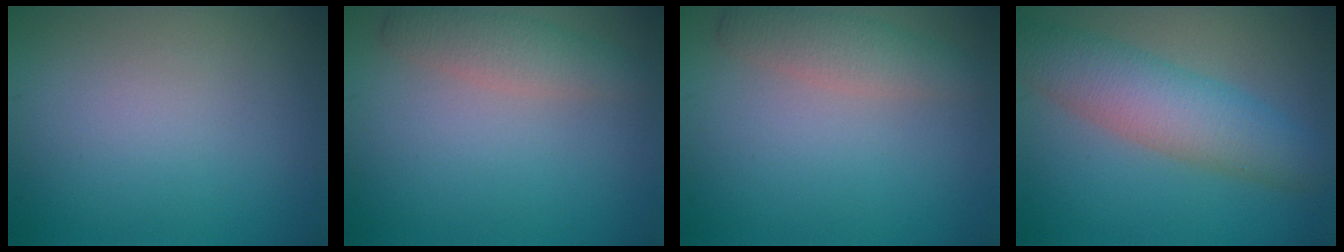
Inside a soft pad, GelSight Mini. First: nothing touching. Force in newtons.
{"total": 2.7, "press": 2.7, "slide": 0.1}
{"total": 2.7, "press": 2.7, "slide": 0.1}
{"total": 6.0, "press": 6.0, "slide": 0.1}